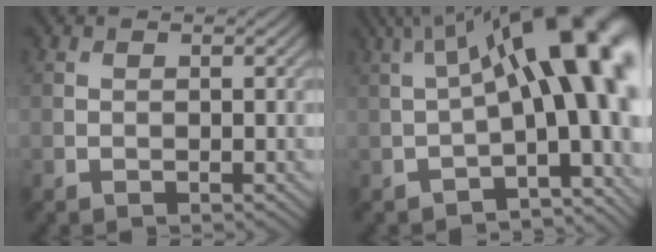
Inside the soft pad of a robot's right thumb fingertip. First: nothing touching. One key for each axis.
{"total": 17.3, "fx": 1.3, "fy": 6.8, "fz": 15.9, "tx": -0.209, "ty": 0.020, "tz": 0.030}